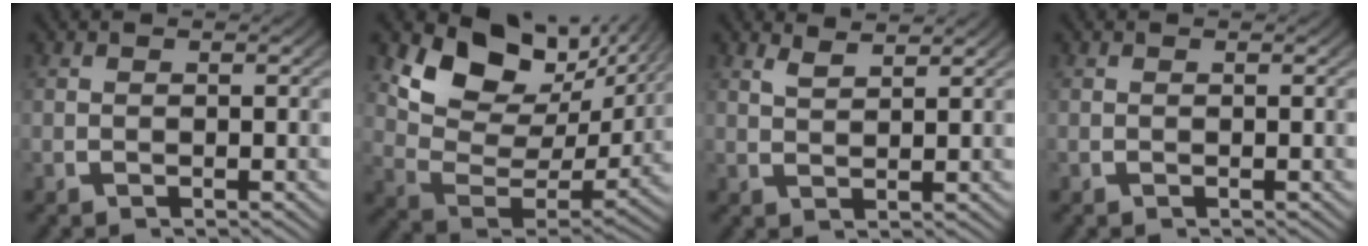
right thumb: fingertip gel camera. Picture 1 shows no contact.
{"total": 10.9, "force": [4.4, 6.2, 7.7], "torque": [-0.135, 0.003, 0.068]}
{"total": 2.1, "force": [2.0, 0.1, 0.6], "torque": [-0.009, 0.000, 0.043]}
{"total": 0.0}